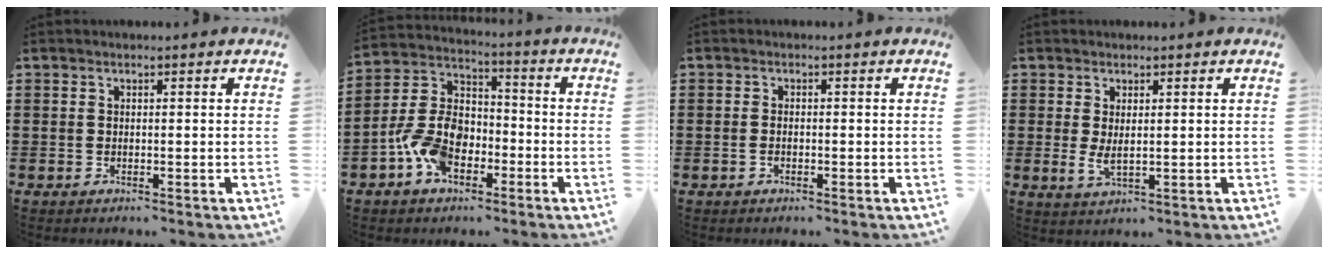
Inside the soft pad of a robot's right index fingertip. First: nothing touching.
{"total": 9.8, "force": [-4.0, 6.2, 6.4], "torque": [-0.166, 0.004, -0.081]}
{"total": 0.8, "force": [-0.4, 0.2, 0.7], "torque": [-0.016, -0.006, -0.005]}
{"total": 2.6, "force": [0.9, 1.0, 2.2], "torque": [-0.052, 0.000, 0.014]}